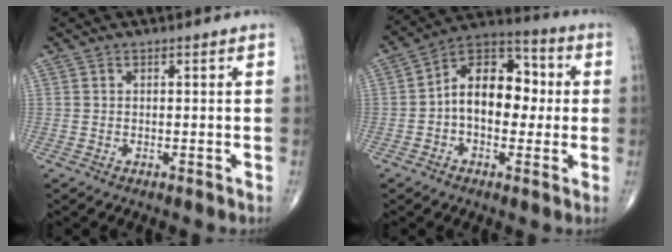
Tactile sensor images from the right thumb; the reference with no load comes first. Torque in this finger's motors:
{"motor_torque": [-0.15, 1.00, 0.21, -0.15, 0.12]}